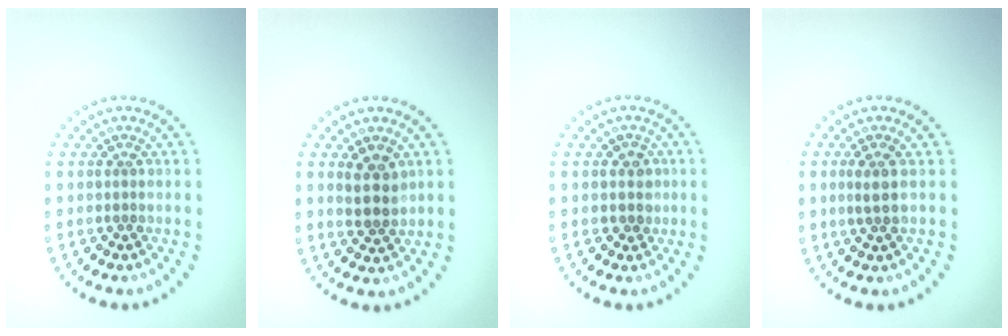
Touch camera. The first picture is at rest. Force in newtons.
{"total": 2.6, "press": 2.5, "slide": 0.9}
{"total": 1.5, "press": 1.3, "slide": 0.8}
{"total": 1.7, "press": 1.5, "slide": 0.9}